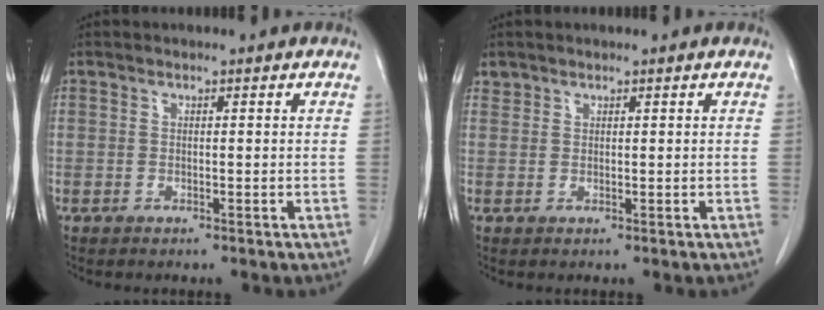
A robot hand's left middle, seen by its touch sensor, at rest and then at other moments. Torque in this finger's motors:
{"motor_torque": [-0.13, -0.05, 0.01, -0.01]}